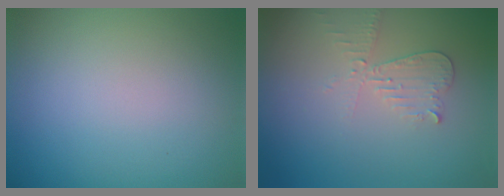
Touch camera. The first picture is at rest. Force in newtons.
{"total": 2.2, "press": 2.2, "slide": 0.2}